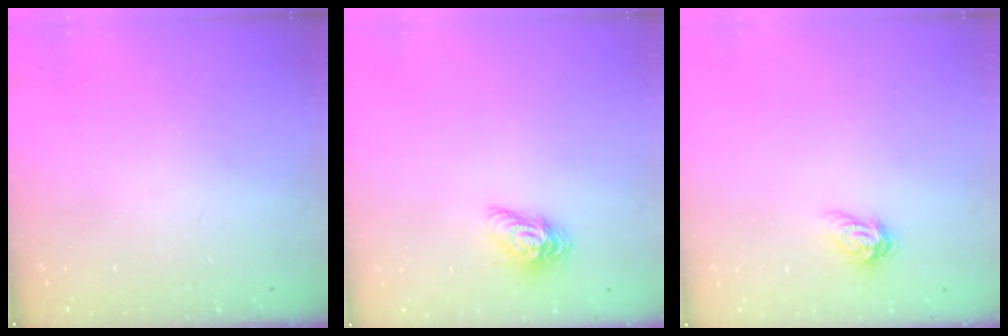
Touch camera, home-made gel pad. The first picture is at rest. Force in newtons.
{"total": 8.2, "press": 8.2, "slide": 0.3}
{"total": 4.9, "press": 4.9, "slide": 0.6}